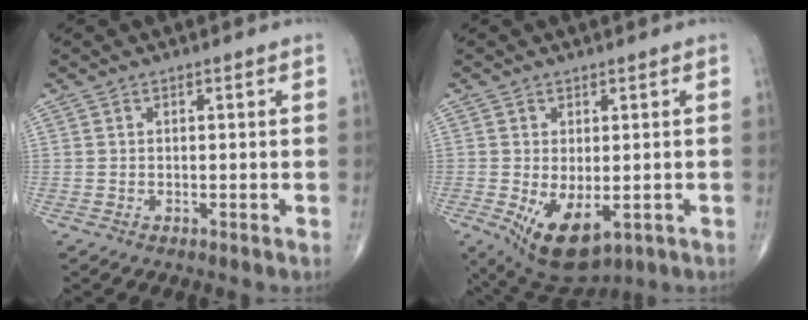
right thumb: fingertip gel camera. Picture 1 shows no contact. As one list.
[{"total": 9.4, "force": [-2.5, 4.9, 7.7], "torque": [-0.119, -0.014, -0.021]}]